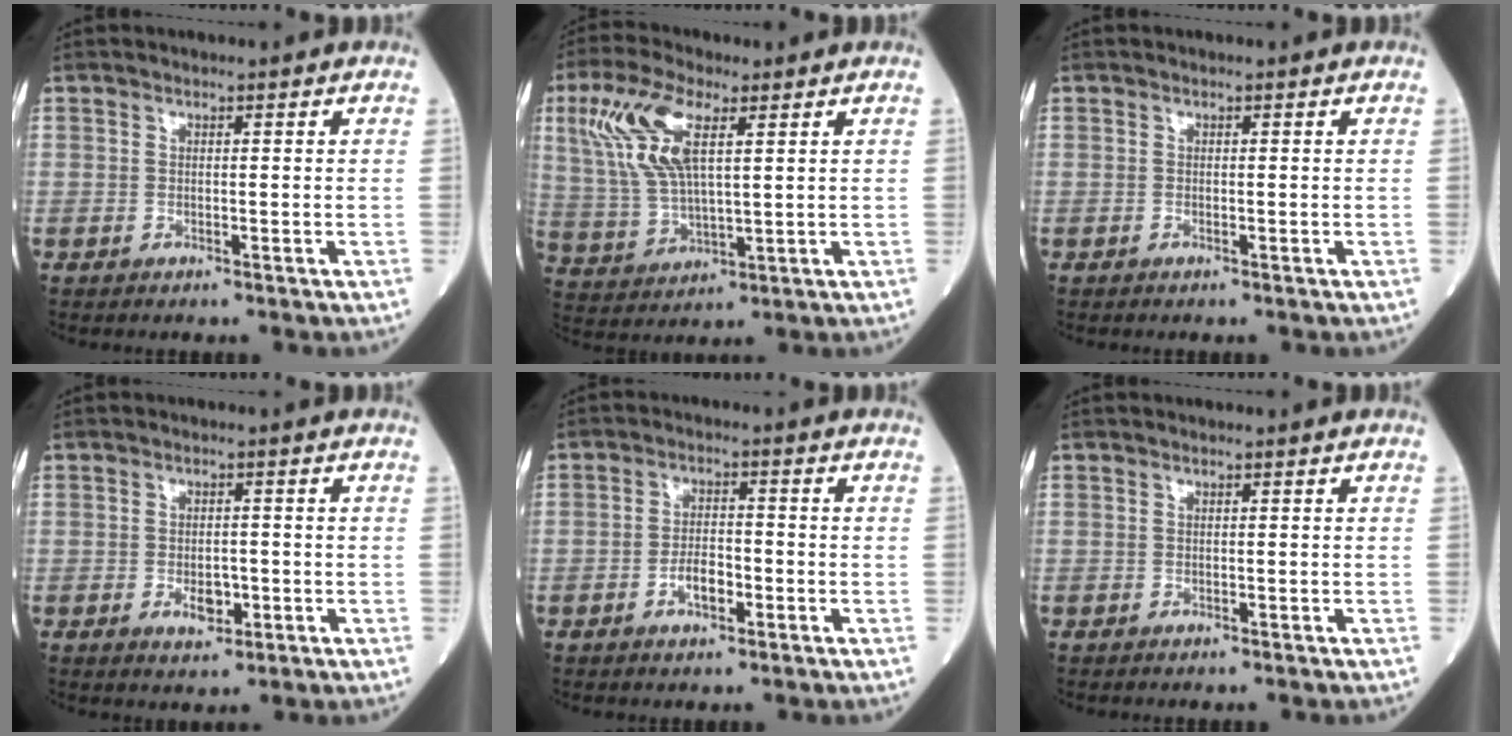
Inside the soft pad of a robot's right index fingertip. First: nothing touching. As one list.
[{"total": 11.8, "force": [4.6, 4.0, 10.1], "torque": [-0.235, 0.016, 0.096]}, {"total": 0.0}, {"total": 3.5, "force": [-1.1, 1.9, 2.7], "torque": [-0.042, 0.001, -0.012]}, {"total": 3.9, "force": [-1.7, 1.7, 3.1], "torque": [-0.054, 0.005, -0.030]}, {"total": 0.0}]